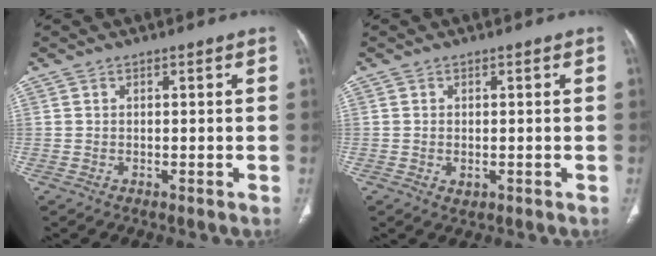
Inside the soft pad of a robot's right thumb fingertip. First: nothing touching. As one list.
[{"total": 1.5, "force": [-0.3, 1.0, 1.0], "torque": [-0.018, -0.003, -0.001]}]